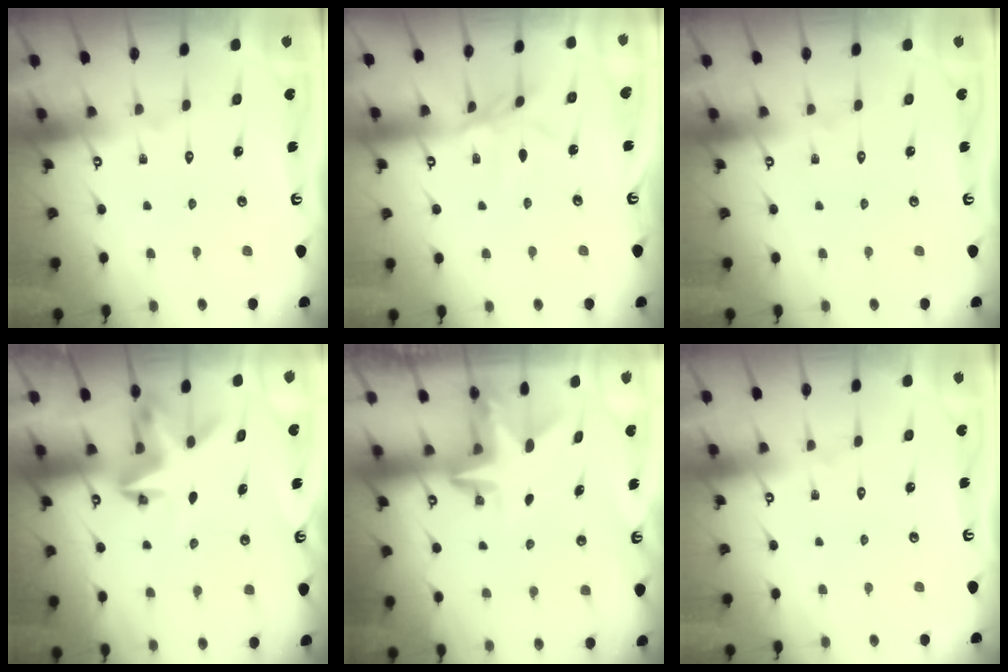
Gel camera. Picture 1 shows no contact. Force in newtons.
{"total": 5.6, "press": 5.5, "slide": 0.7}
{"total": 0.0}
{"total": 3.8, "press": 3.8, "slide": 0.5}
{"total": 2.8, "press": 2.8, "slide": 0.1}
{"total": 0.0}